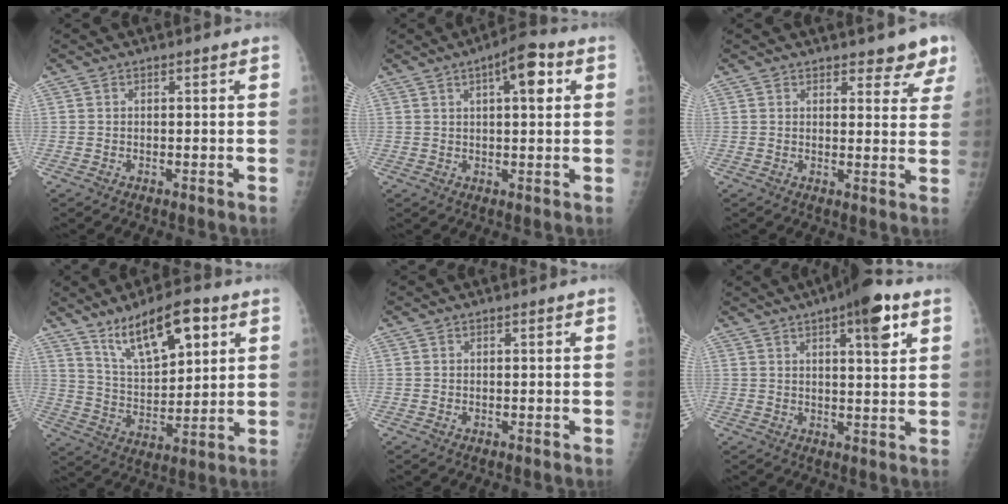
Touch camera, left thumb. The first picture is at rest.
{"total": 7.5, "force": [2.8, 2.5, 6.5], "torque": [-0.083, 0.004, 0.036]}
{"total": 5.4, "force": [4.4, 2.1, 2.5], "torque": [0.005, -0.022, 0.047]}
{"total": 14.3, "force": [8.1, 5.7, 10.4], "torque": [-0.147, -0.036, 0.148]}
{"total": 0.0}
{"total": 9.9, "force": [5.0, 2.6, 8.2], "torque": [-0.103, -0.015, 0.066]}